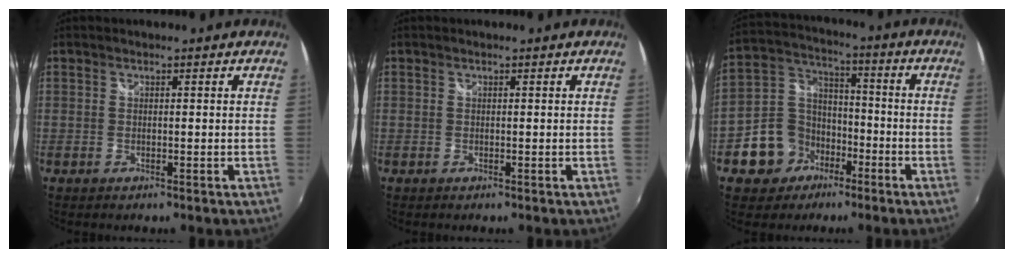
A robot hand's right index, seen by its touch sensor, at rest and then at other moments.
{"total": 0.0}
{"total": 11.2, "force": [-5.8, 9.2, 2.8], "torque": [-0.081, 0.039, -0.089]}